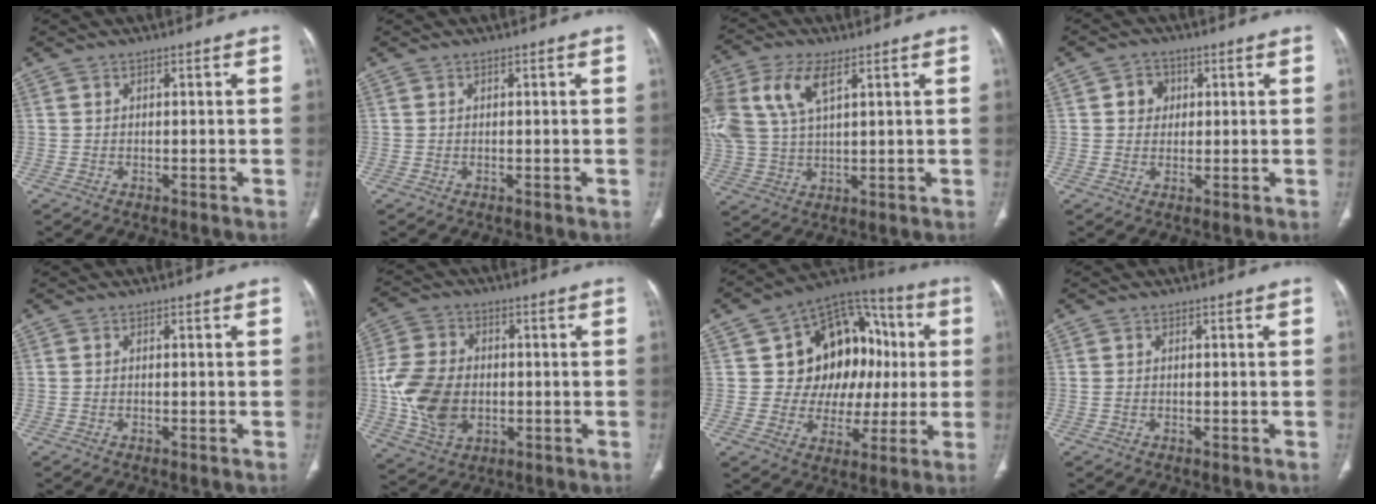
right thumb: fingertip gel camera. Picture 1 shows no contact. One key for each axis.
{"total": 0.0}
{"total": 15.3, "fx": 6.1, "fy": 8.2, "fz": 11.5, "tx": -0.284, "ty": 0.003, "tz": 0.120}
{"total": 4.0, "fx": 1.0, "fy": 3.5, "fz": 1.6, "tx": -0.004, "ty": 0.002, "tz": 0.013}
{"total": 0.0}
{"total": 15.1, "fx": -1.9, "fy": 11.2, "fz": 9.9, "tx": -0.176, "ty": 0.015, "tz": -0.031}
{"total": 21.5, "fx": 3.7, "fy": 16.0, "fz": 13.9, "tx": -0.128, "ty": 0.040, "tz": 0.068}
{"total": 0.8, "fx": -0.1, "fy": 0.4, "fz": 0.7, "tx": -0.024, "ty": 0.002, "tz": 0.001}